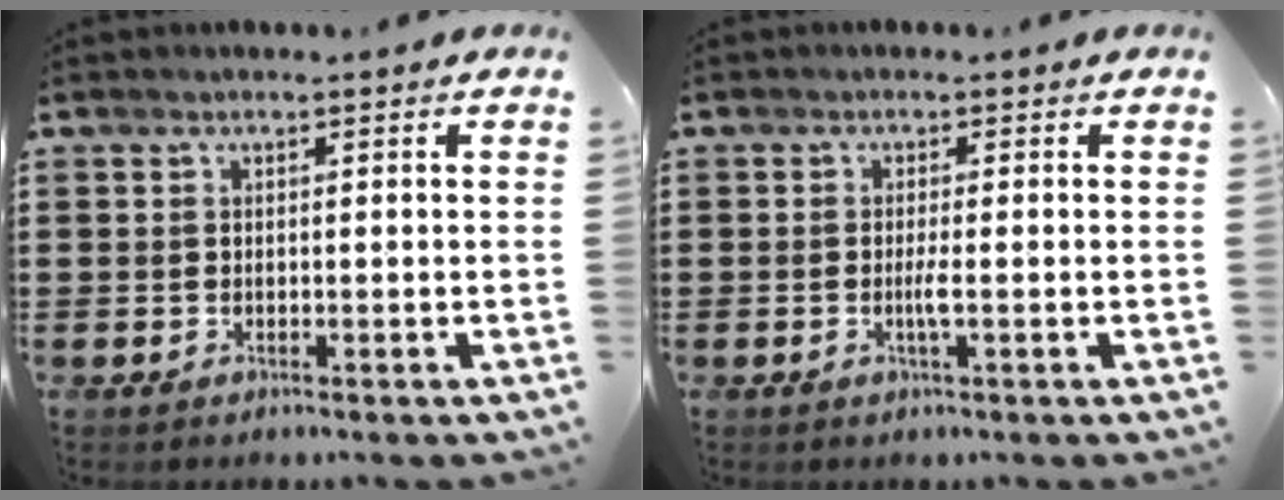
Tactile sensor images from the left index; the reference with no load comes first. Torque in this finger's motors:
{"motor_torque": [0.03, 0.01, 0.07, 0.05]}